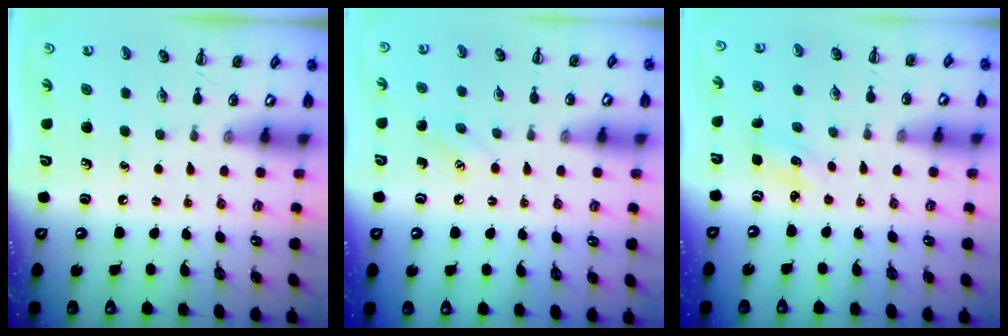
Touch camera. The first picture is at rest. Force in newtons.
{"total": 6.0, "press": 5.8, "slide": 1.7}
{"total": 1.8, "press": 1.7, "slide": 0.5}